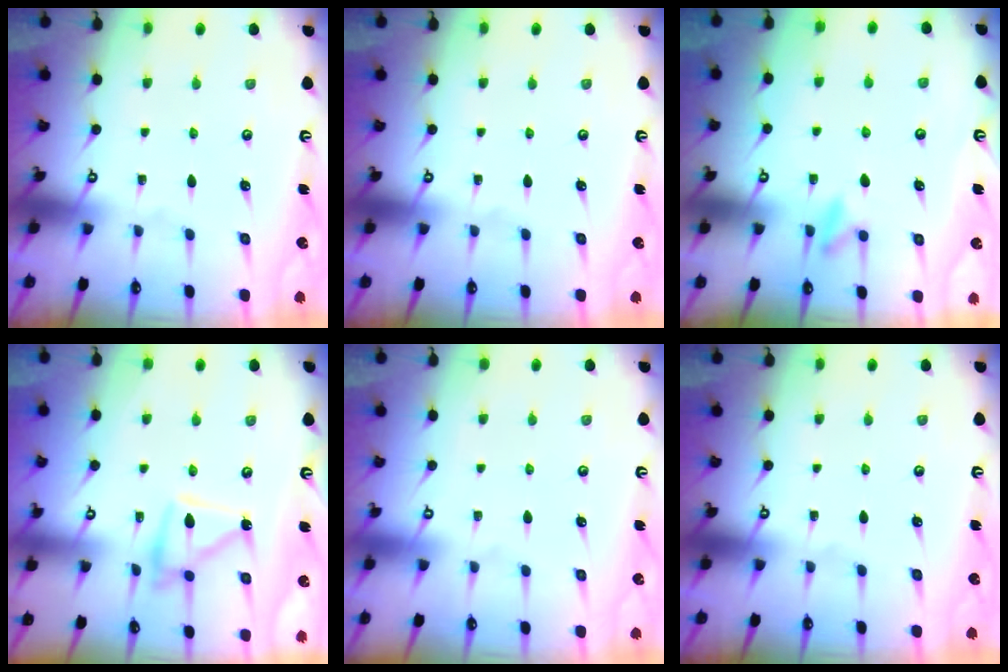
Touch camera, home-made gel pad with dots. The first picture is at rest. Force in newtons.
{"total": 0.0}
{"total": 4.9, "press": 4.8, "slide": 0.6}
{"total": 10.8, "press": 10.7, "slide": 0.9}
{"total": 3.8, "press": 3.8, "slide": 0.1}
{"total": 0.0}